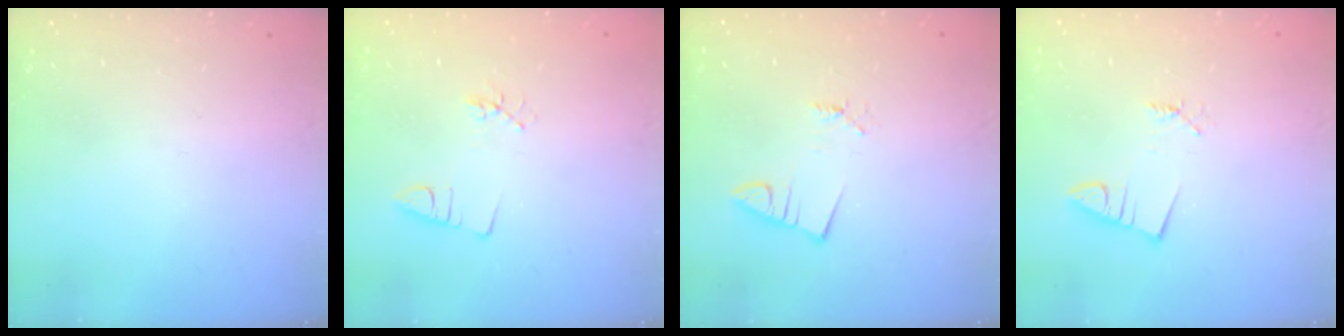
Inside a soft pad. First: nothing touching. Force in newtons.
{"total": 2.6, "press": 2.2, "slide": 1.5}
{"total": 1.0, "press": 1.0, "slide": 0.0}
{"total": 1.1, "press": 1.1, "slide": 0.0}